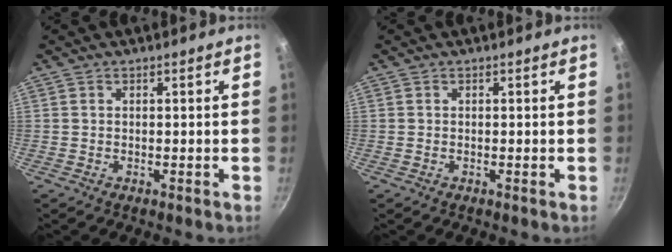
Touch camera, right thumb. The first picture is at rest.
{"total": 0.0}